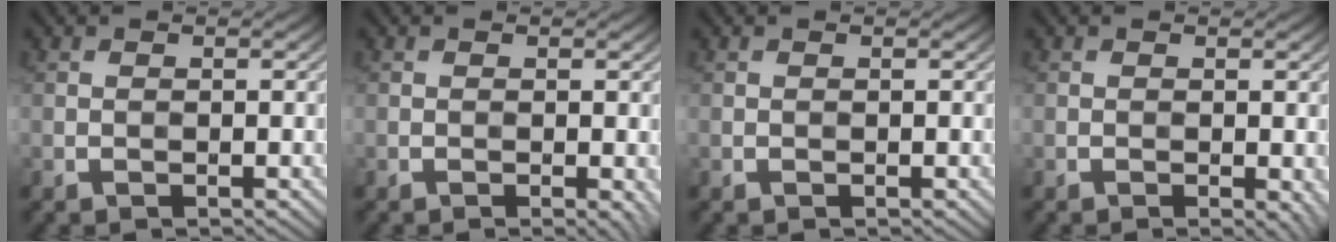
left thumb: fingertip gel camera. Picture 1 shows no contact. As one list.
[{"total": 1.1, "force": [-0.3, 0.3, 1.0], "torque": [-0.013, -0.005, -0.005]}, {"total": 0.0}, {"total": 1.5, "force": [-0.4, 0.6, 1.3], "torque": [-0.018, -0.007, -0.005]}]